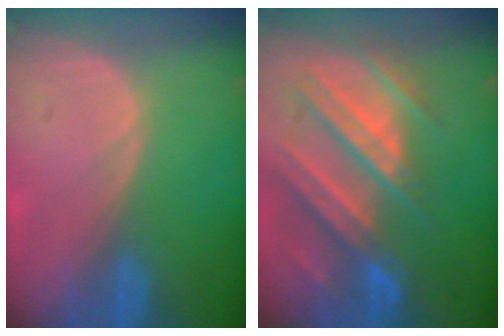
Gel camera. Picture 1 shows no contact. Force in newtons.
{"total": 11.1, "press": 9.8, "slide": 5.2}